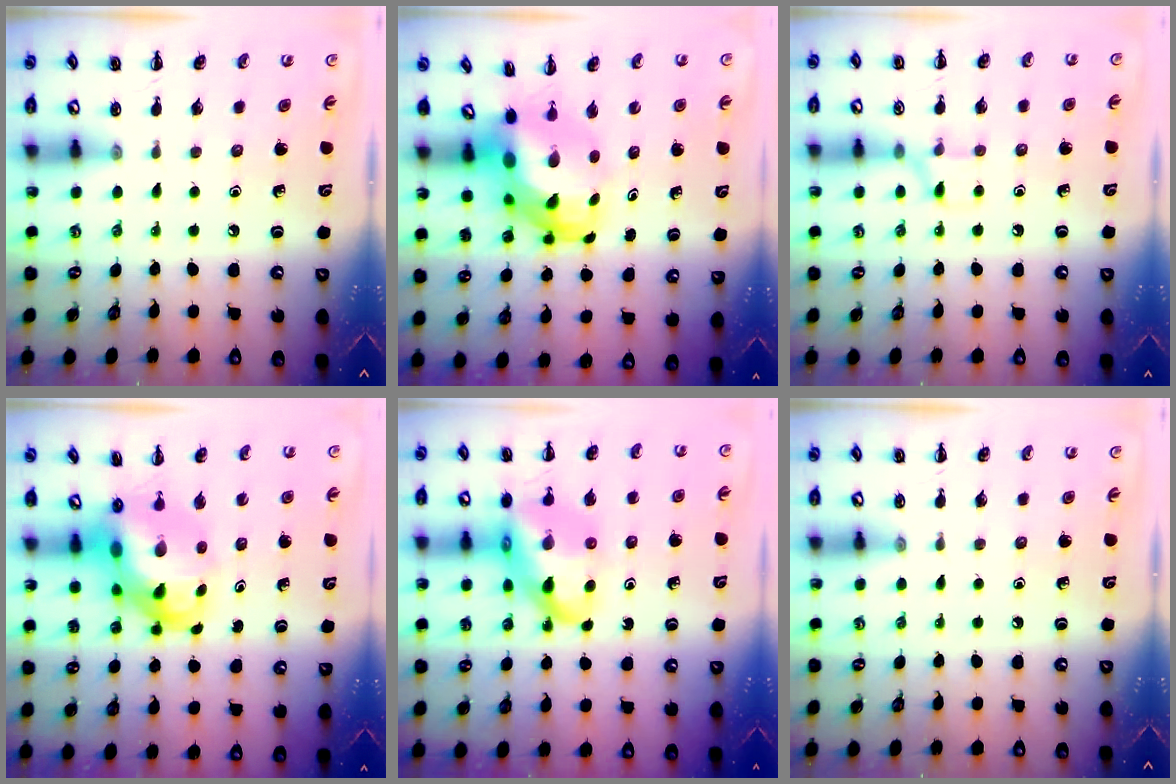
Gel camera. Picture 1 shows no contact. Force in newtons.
{"total": 6.0, "press": 5.8, "slide": 1.7}
{"total": 5.9, "press": 5.8, "slide": 0.8}
{"total": 6.5, "press": 6.2, "slide": 1.8}
{"total": 16.2, "press": 15.7, "slide": 4.0}
{"total": 0.0}